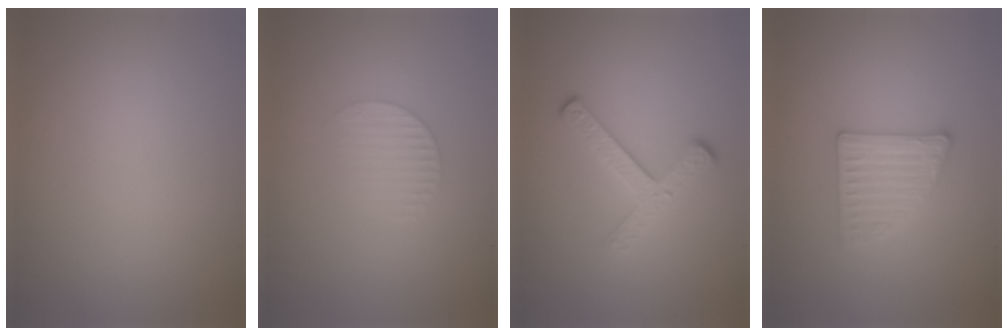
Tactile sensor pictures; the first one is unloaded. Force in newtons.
{"total": 1.5, "press": 1.5, "slide": 0.4}
{"total": 3.1, "press": 2.6, "slide": 1.7}
{"total": 2.8, "press": 2.8, "slide": 0.4}